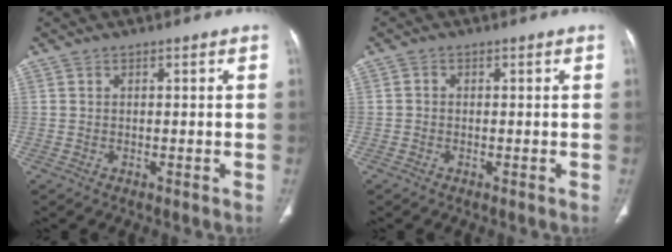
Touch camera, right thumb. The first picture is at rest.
{"total": 0.7, "force": [-0.3, 0.6, 0.3], "torque": [-0.002, 0.002, -0.008]}